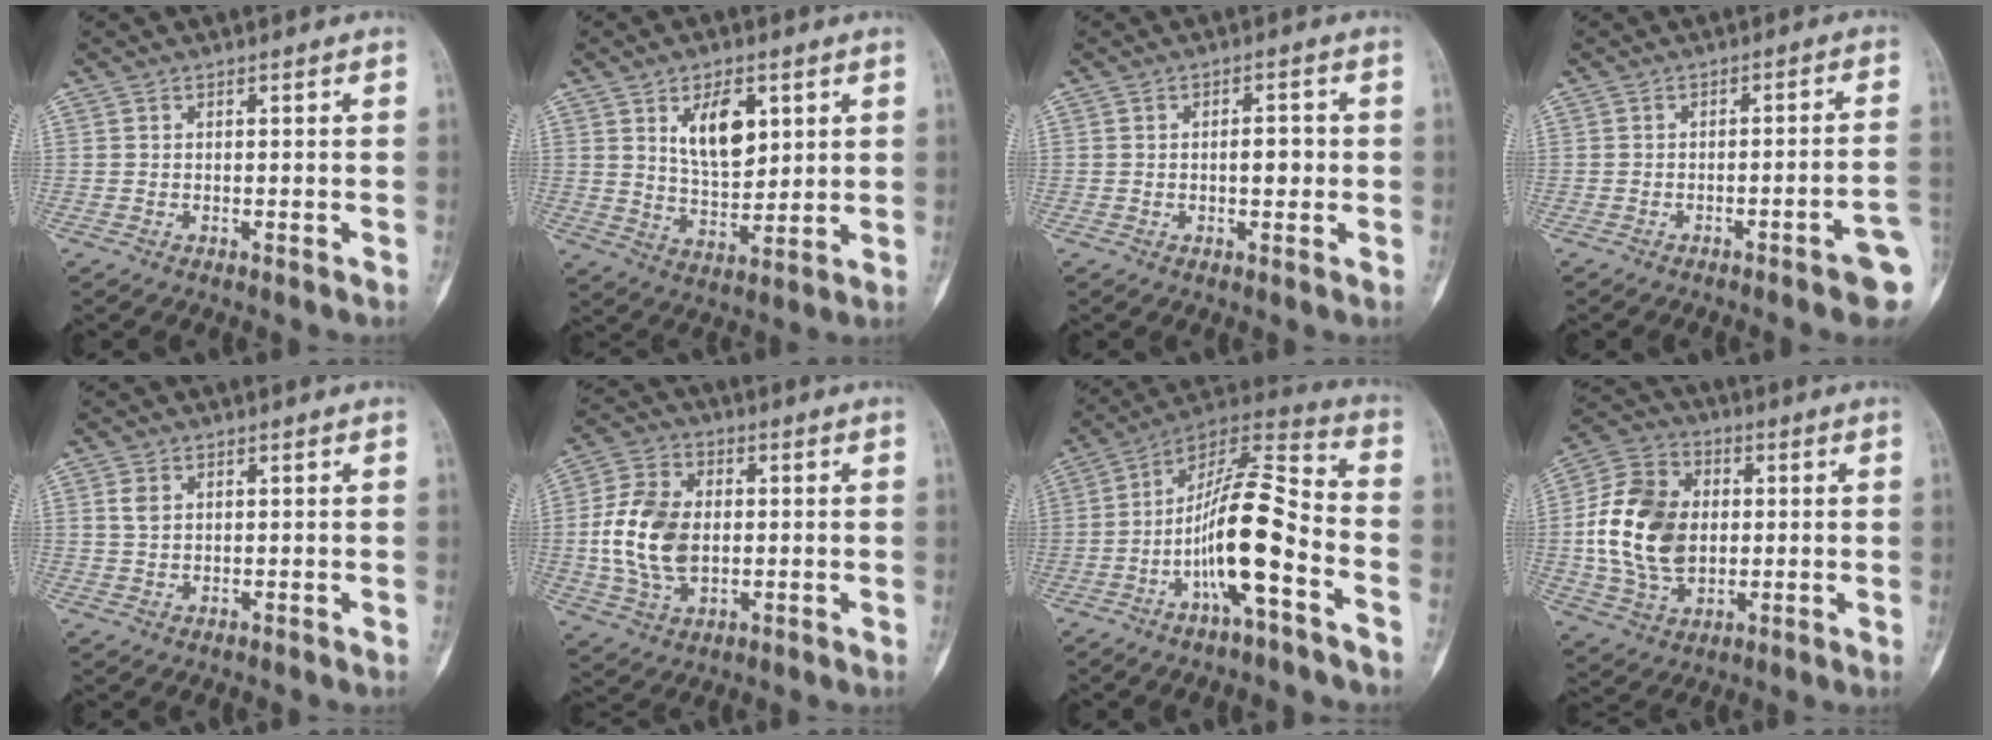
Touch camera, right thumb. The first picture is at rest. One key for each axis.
{"total": 10.2, "fx": 3.9, "fy": 5.5, "fz": 7.7, "tx": -0.106, "ty": -0.025, "tz": 0.076}
{"total": 3.8, "fx": -0.1, "fy": 1.9, "fz": 3.3, "tx": -0.037, "ty": 0.005, "tz": -0.003}
{"total": 7.5, "fx": -3.4, "fy": 0.7, "fz": 6.7, "tx": -0.081, "ty": 0.025, "tz": -0.040}
{"total": 2.3, "fx": 0.9, "fy": 1.5, "fz": 1.5, "tx": -0.023, "ty": 0.000, "tz": 0.020}
{"total": 13.2, "fx": -0.2, "fy": 8.9, "fz": 9.8, "tx": -0.180, "ty": 0.007, "tz": -0.003}
{"total": 16.4, "fx": -5.8, "fy": 3.8, "fz": 14.8, "tx": -0.278, "ty": 0.066, "tz": -0.102}
{"total": 16.8, "fx": 0.4, "fy": 12.3, "fz": 11.5, "tx": -0.193, "ty": 0.009, "tz": 0.007}